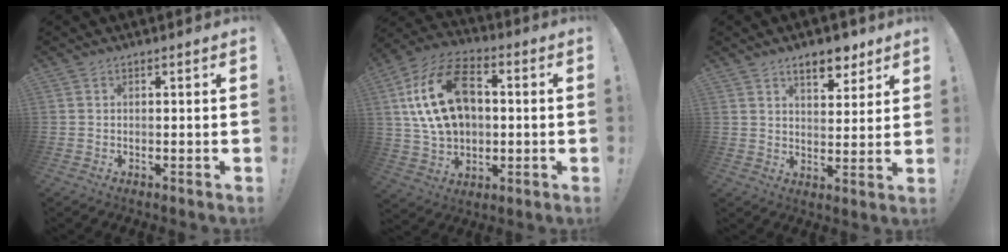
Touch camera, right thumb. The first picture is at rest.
{"total": 20.7, "force": [3.1, 14.5, 14.5], "torque": [-0.246, 0.007, 0.061]}
{"total": 8.5, "force": [5.9, 3.8, 4.9], "torque": [-0.053, -0.031, 0.101]}